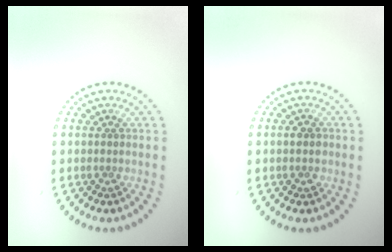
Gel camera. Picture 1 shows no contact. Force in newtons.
{"total": 1.4, "press": 1.4, "slide": 0.3}